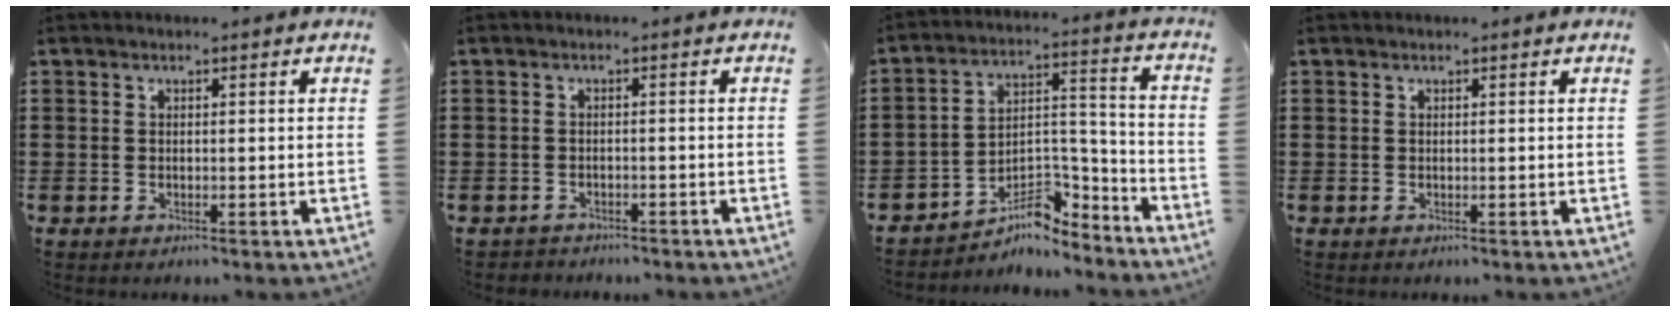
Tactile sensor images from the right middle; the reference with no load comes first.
{"total": 1.3, "force": [-1.3, 0.3, -0.1], "torque": [-0.004, 0.002, -0.029]}
{"total": 7.3, "force": [-6.1, 2.9, 3.0], "torque": [-0.042, 0.009, -0.115]}
{"total": 0.0}